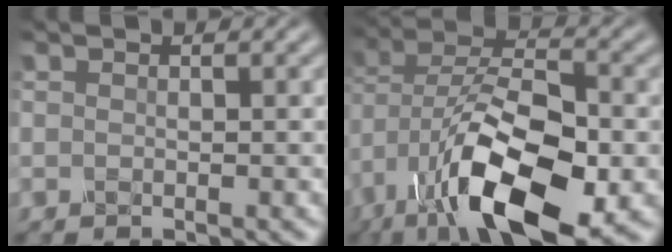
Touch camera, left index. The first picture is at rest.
{"total": 12.9, "force": [-5.8, 5.3, 10.2], "torque": [-0.199, -0.013, -0.096]}